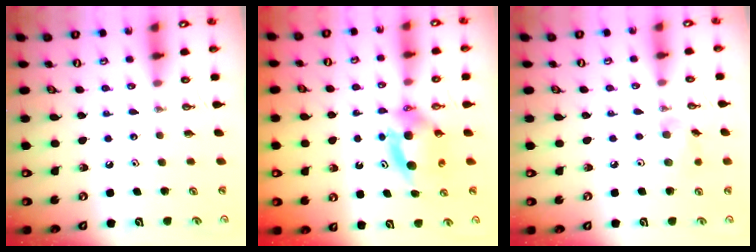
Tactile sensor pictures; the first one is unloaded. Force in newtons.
{"total": 5.8, "press": 5.6, "slide": 1.5}
{"total": 7.4, "press": 7.3, "slide": 1.5}